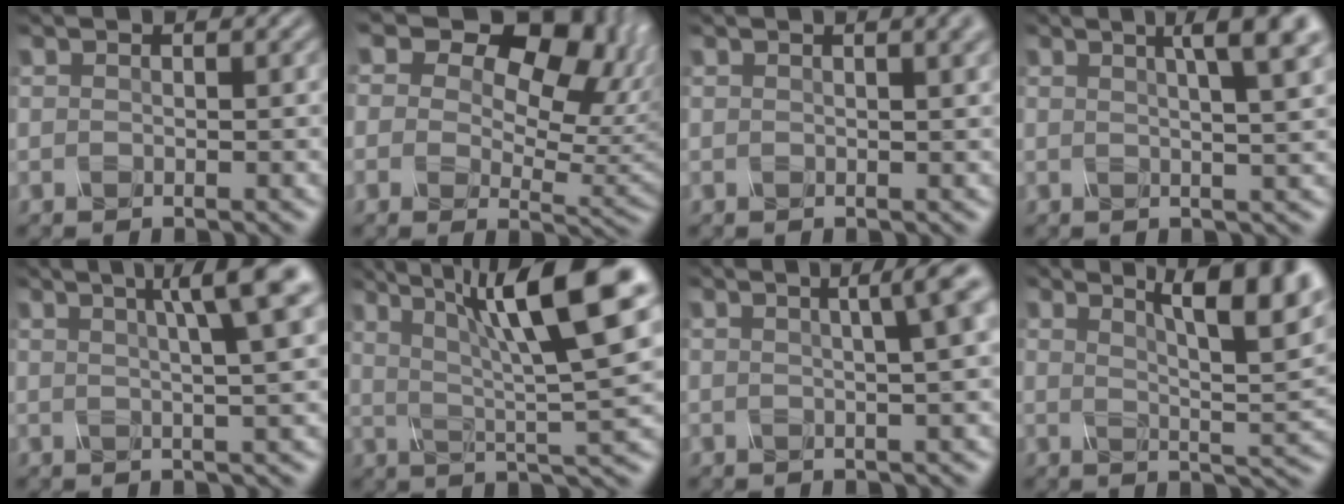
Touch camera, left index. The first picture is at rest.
{"total": 14.0, "force": [6.4, 8.7, 9.0], "torque": [-0.123, 0.024, 0.088]}
{"total": 4.0, "force": [2.1, 1.7, 3.0], "torque": [-0.018, 0.022, 0.007]}
{"total": 5.6, "force": [2.4, 1.5, 4.9], "torque": [-0.038, 0.021, 0.018]}
{"total": 7.2, "force": [3.0, 1.5, 6.3], "torque": [-0.057, 0.028, 0.028]}
{"total": 11.7, "force": [4.8, 2.4, 10.4], "torque": [-0.167, 0.013, 0.079]}
{"total": 6.1, "force": [2.4, 1.9, 5.3], "torque": [-0.041, 0.039, 0.003]}
{"total": 9.0, "force": [4.9, 2.7, 7.1], "torque": [-0.070, 0.020, 0.062]}